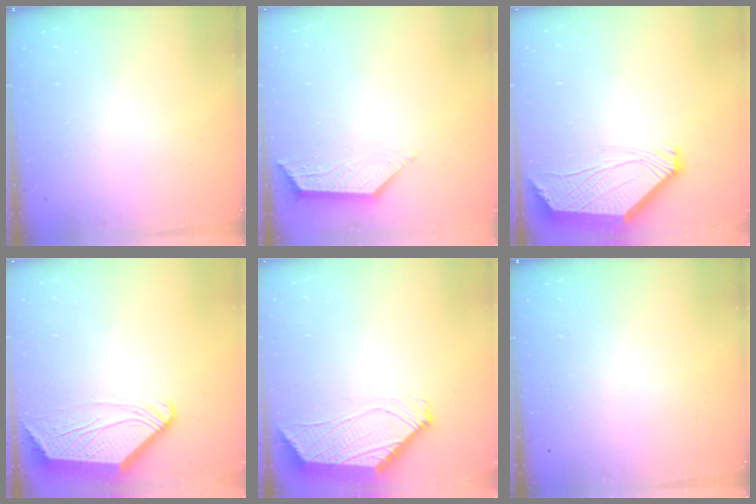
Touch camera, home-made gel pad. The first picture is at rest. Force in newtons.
{"total": 2.9, "press": 2.8, "slide": 0.5}
{"total": 2.4, "press": 2.4, "slide": 0.6}
{"total": 3.0, "press": 2.9, "slide": 0.4}
{"total": 2.1, "press": 2.1, "slide": 0.5}
{"total": 0.0}